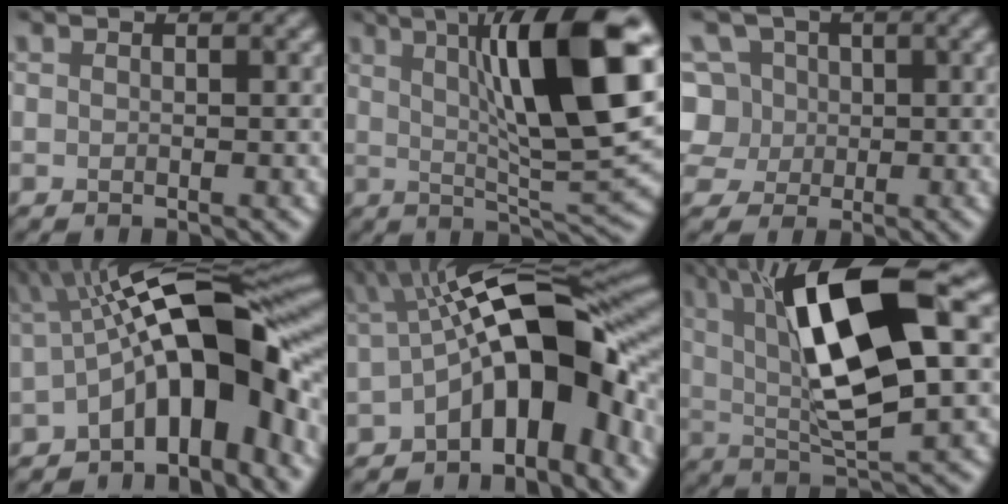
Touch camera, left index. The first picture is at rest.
{"total": 13.5, "force": [3.6, 2.8, 12.7], "torque": [-0.170, 0.002, 0.055]}
{"total": 7.7, "force": [1.7, 6.9, 3.1], "torque": [-0.058, 0.037, 0.000]}
{"total": 11.6, "force": [-2.1, 4.3, 10.6], "torque": [-0.143, 0.018, -0.047]}
{"total": 11.0, "force": [-2.1, 4.4, 9.9], "torque": [-0.132, 0.017, -0.045]}
{"total": 13.1, "force": [3.0, 3.8, 12.2], "torque": [-0.208, 0.005, 0.050]}